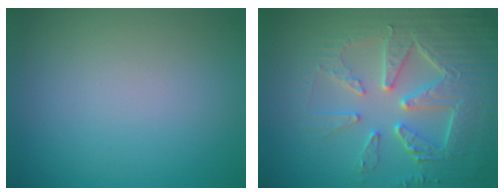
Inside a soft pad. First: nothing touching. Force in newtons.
{"total": 7.2, "press": 5.9, "slide": 4.2}